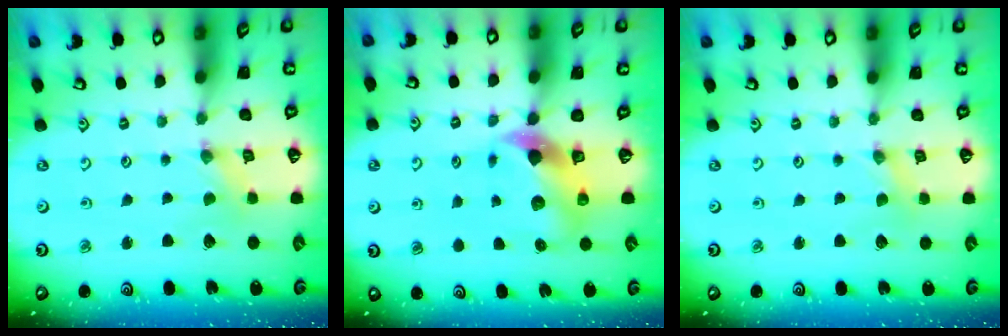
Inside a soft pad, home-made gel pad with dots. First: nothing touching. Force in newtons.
{"total": 8.4, "press": 8.3, "slide": 1.3}
{"total": 0.0}